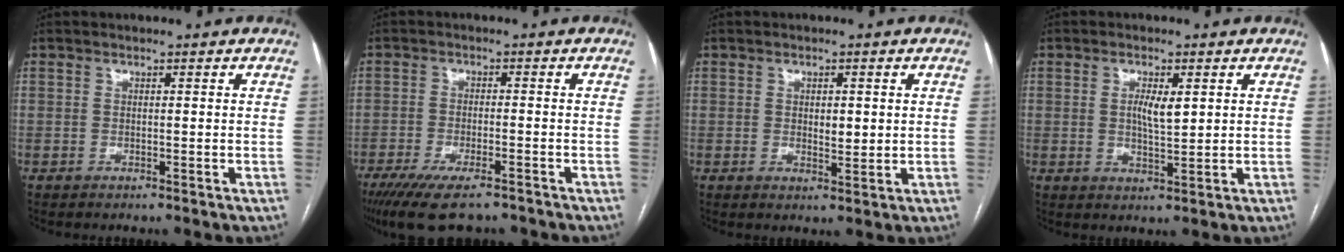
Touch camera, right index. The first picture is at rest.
{"total": 11.1, "force": [-8.4, 2.6, 6.7], "torque": [-0.104, -0.018, -0.132]}
{"total": 2.8, "force": [0.4, 1.2, 2.6], "torque": [-0.040, -0.004, 0.008]}
{"total": 4.1, "force": [1.1, 0.9, 3.8], "torque": [-0.068, -0.004, 0.019]}